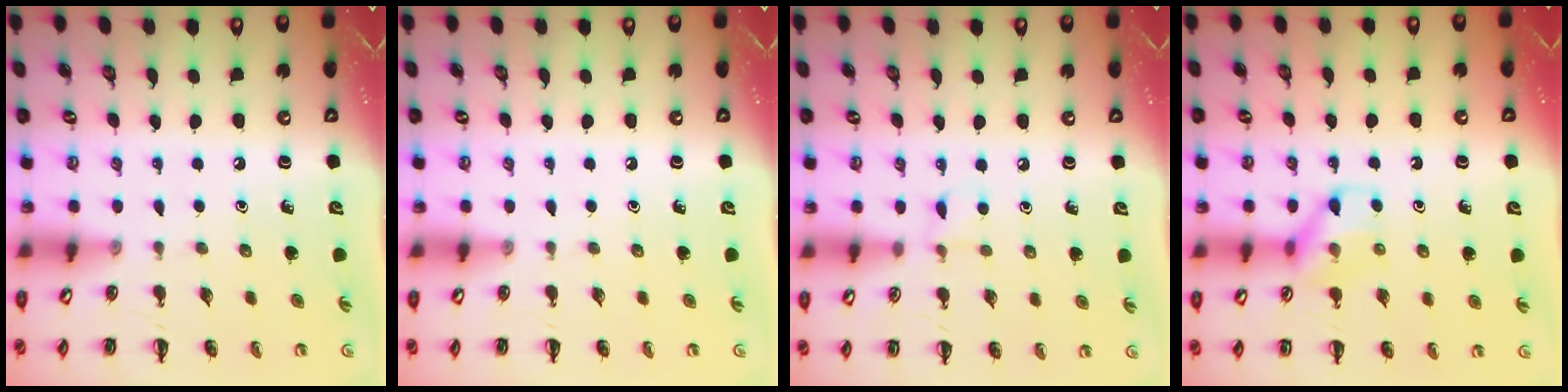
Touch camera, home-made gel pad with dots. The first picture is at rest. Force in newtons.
{"total": 0.0}
{"total": 5.0, "press": 4.7, "slide": 1.8}
{"total": 11.2, "press": 11.1, "slide": 1.3}